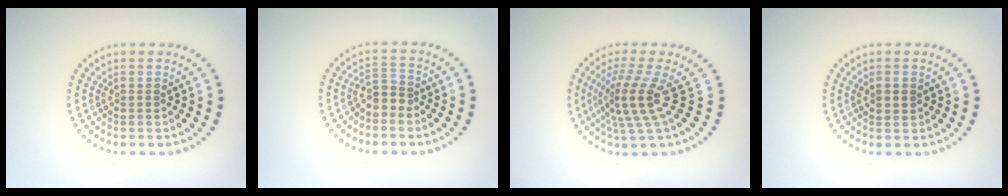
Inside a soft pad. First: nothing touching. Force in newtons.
{"total": 1.9, "press": 1.6, "slide": 1.1}
{"total": 4.1, "press": 2.8, "slide": 3.0}
{"total": 1.7, "press": 1.7, "slide": 0.1}